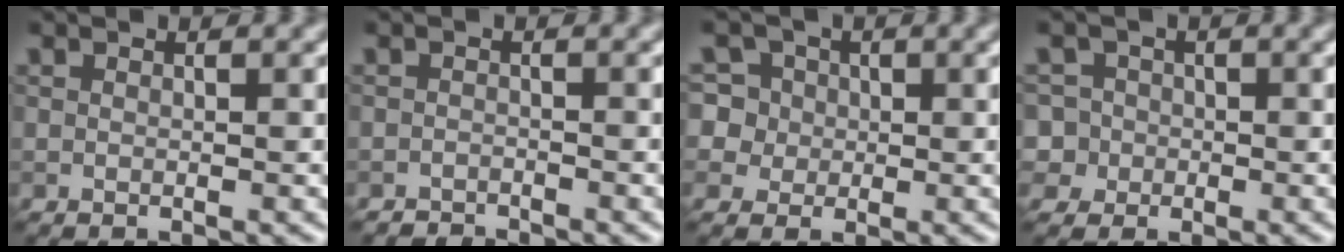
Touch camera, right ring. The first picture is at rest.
{"total": 1.5, "force": [-1.5, 0.3, -0.1], "torque": [0.006, 0.001, -0.029]}
{"total": 7.3, "force": [2.4, 6.4, 2.6], "torque": [-0.043, 0.042, 0.009]}
{"total": 4.8, "force": [-0.6, 4.6, 1.2], "torque": [-0.008, 0.024, -0.038]}